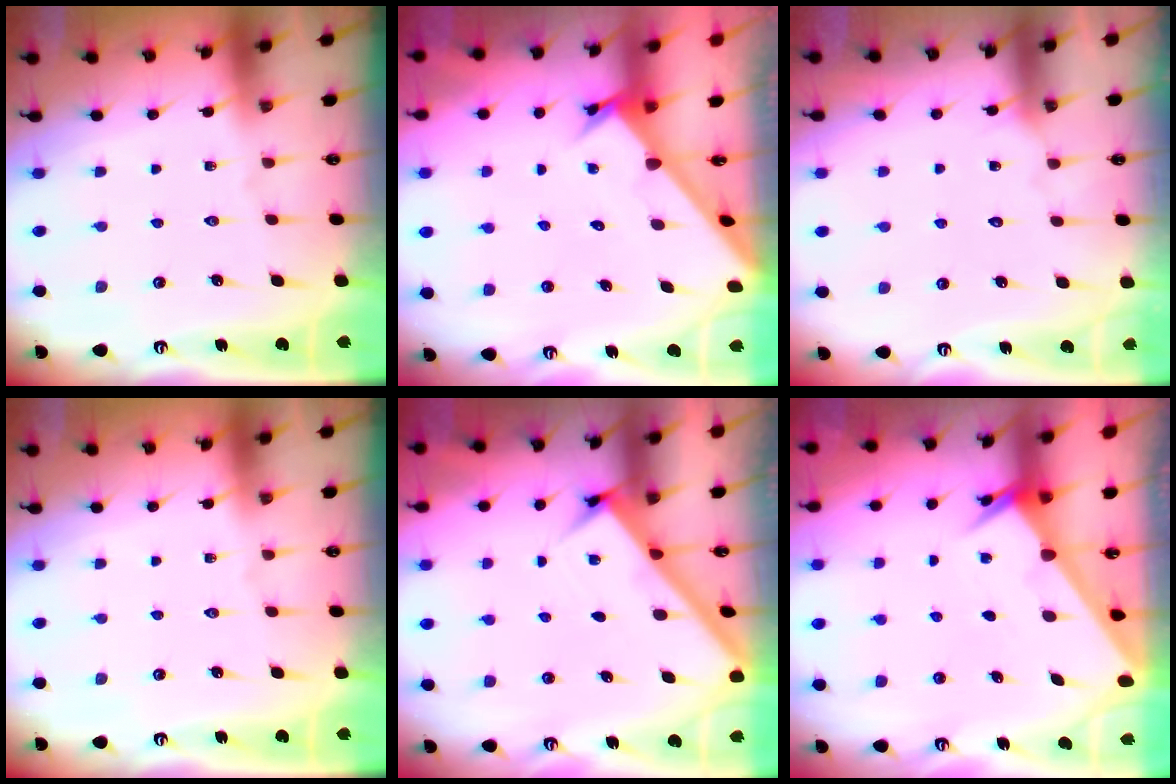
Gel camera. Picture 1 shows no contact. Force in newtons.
{"total": 2.5, "press": 2.5, "slide": 0.2}
{"total": 4.8, "press": 4.8, "slide": 0.4}
{"total": 0.0}
{"total": 2.9, "press": 2.9, "slide": 0.1}
{"total": 2.0, "press": 2.0, "slide": 0.1}